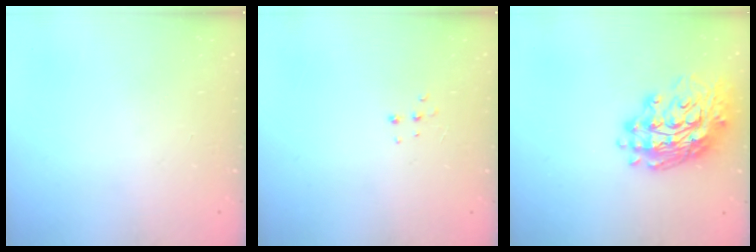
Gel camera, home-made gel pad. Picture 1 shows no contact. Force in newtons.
{"total": 4.6, "press": 4.5, "slide": 0.8}
{"total": 17.0, "press": 16.9, "slide": 2.2}